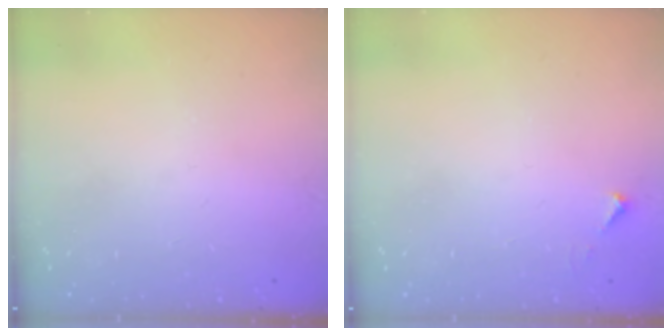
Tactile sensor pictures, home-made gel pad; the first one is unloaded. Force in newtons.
{"total": 3.4, "press": 3.4, "slide": 0.4}